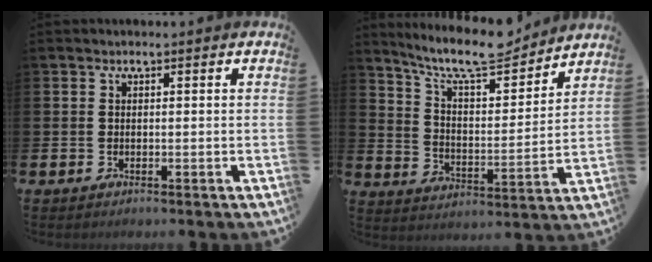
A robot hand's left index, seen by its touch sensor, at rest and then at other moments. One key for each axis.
{"total": 10.6, "fx": 9.5, "fy": 2.0, "fz": 4.1, "tx": -0.101, "ty": -0.062, "tz": 0.166}